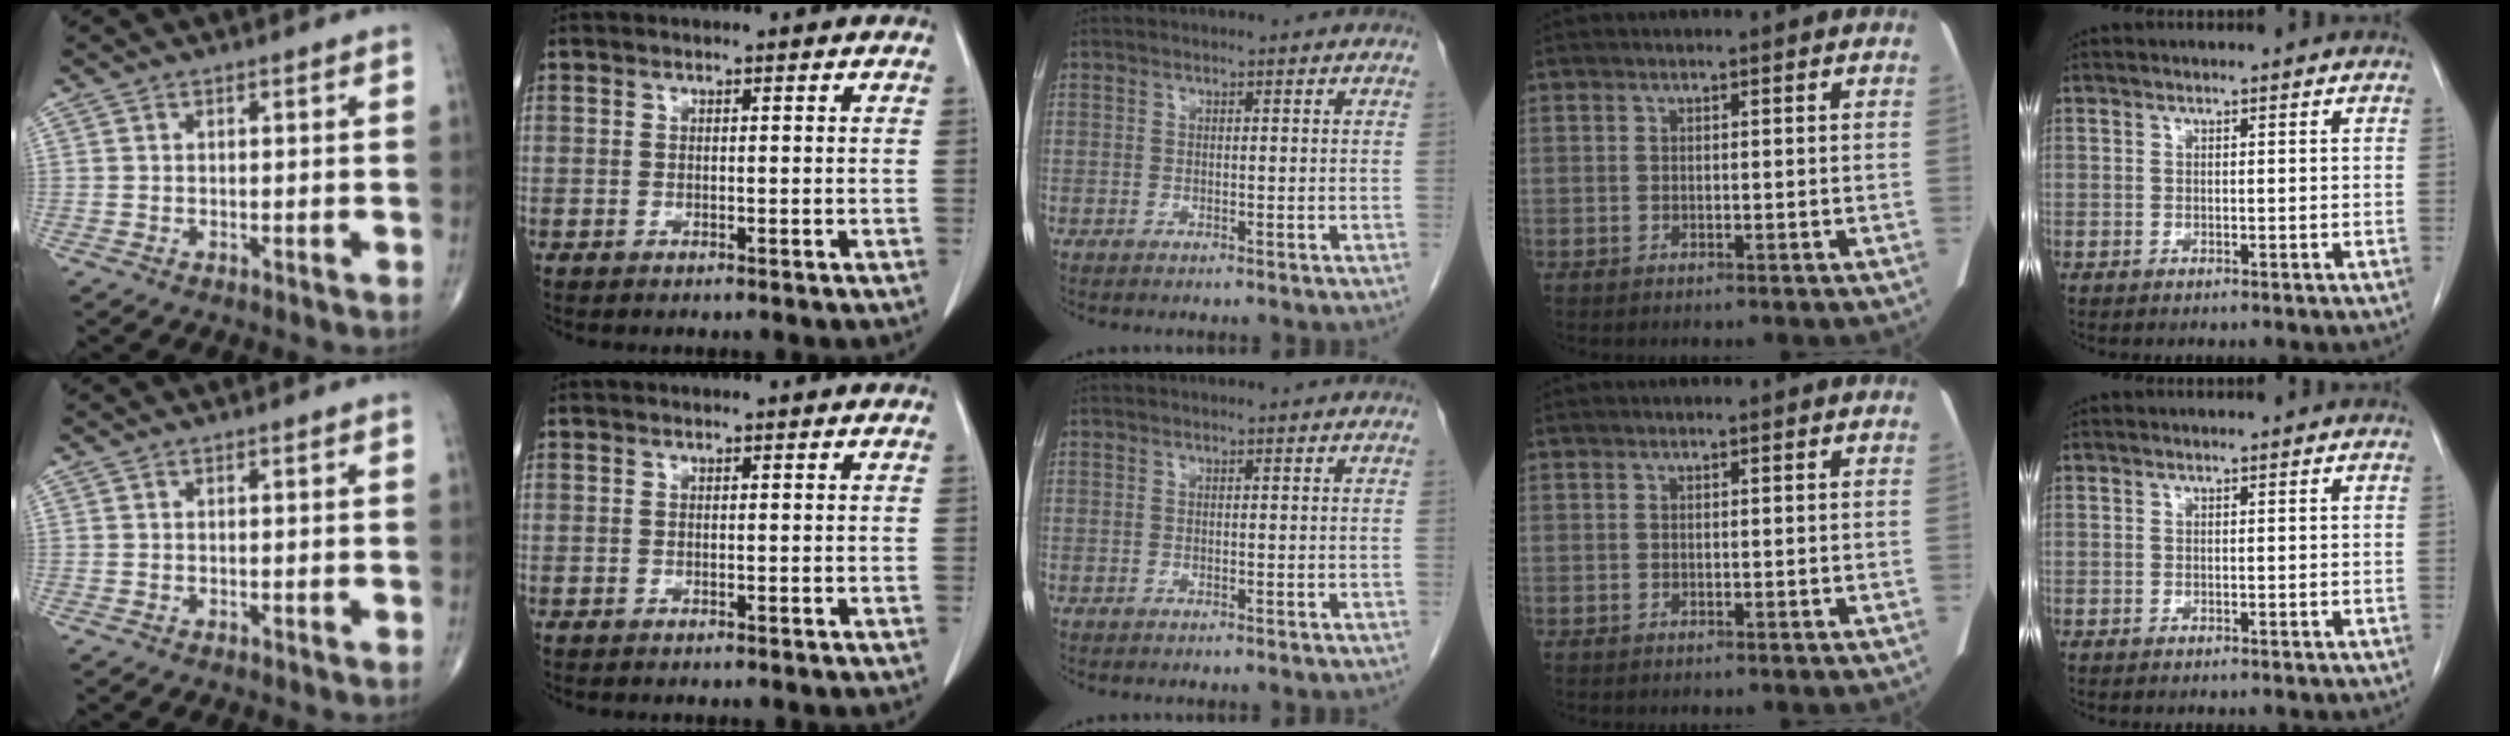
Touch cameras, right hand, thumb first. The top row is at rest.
{}